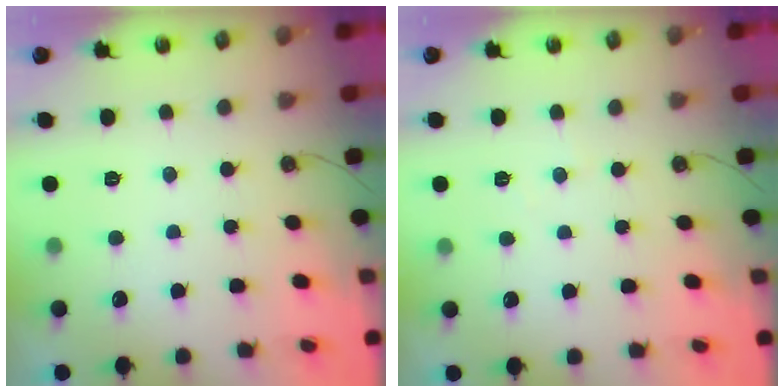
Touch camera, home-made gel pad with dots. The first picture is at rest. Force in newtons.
{"total": 2.1, "press": 2.1, "slide": 0.4}